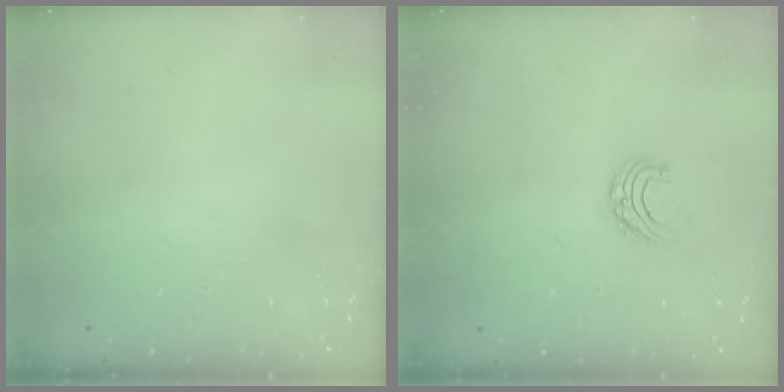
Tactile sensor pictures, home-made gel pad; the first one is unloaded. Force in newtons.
{"total": 5.2, "press": 5.2, "slide": 0.5}